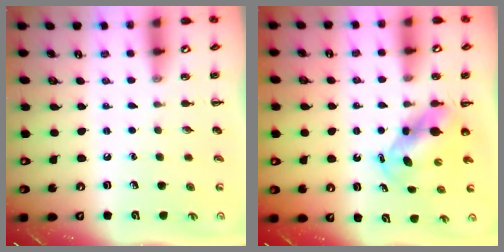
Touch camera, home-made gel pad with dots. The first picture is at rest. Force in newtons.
{"total": 5.3, "press": 5.2, "slide": 1.1}